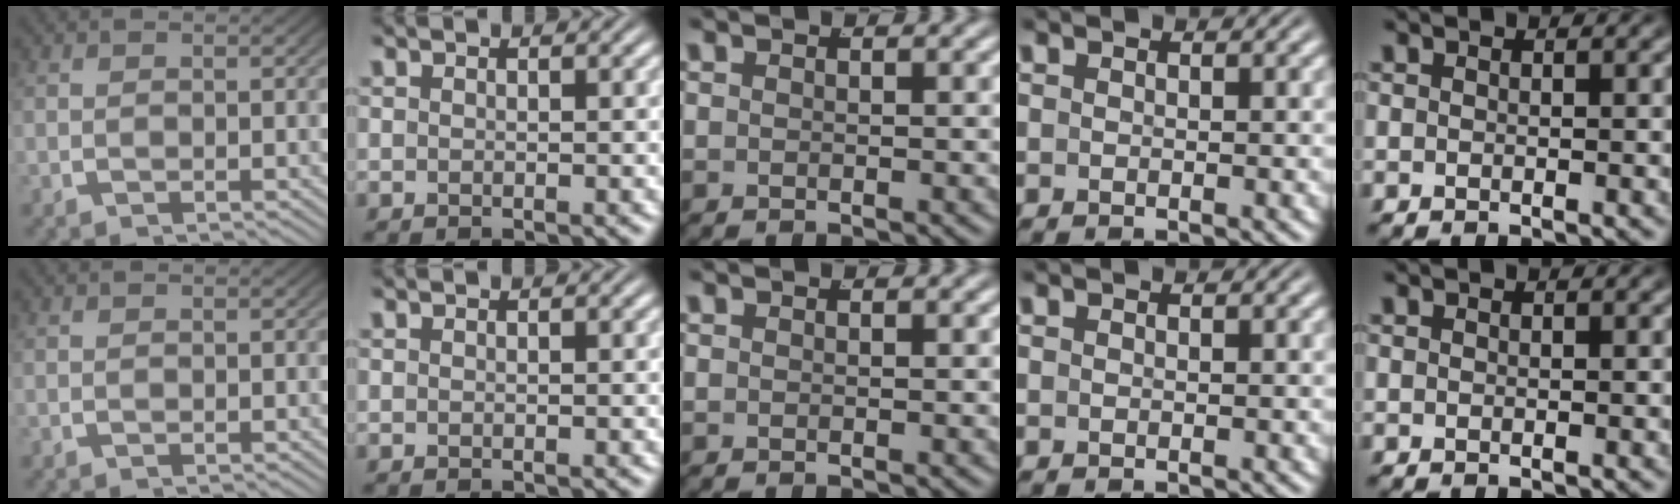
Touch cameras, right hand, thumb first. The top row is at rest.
{}